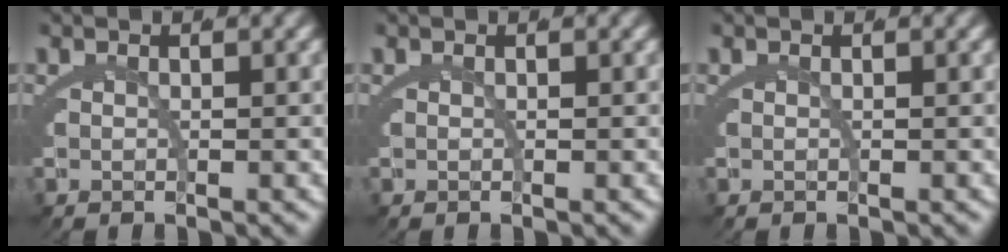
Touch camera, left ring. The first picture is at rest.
{"total": 0.0}
{"total": 0.0}